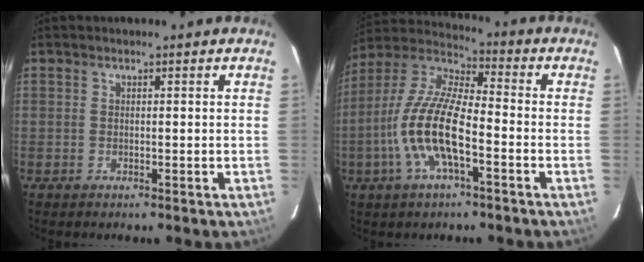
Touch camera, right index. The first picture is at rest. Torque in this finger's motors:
{"motor_torque": [1.67, -0.47, 1.05, 0.21]}